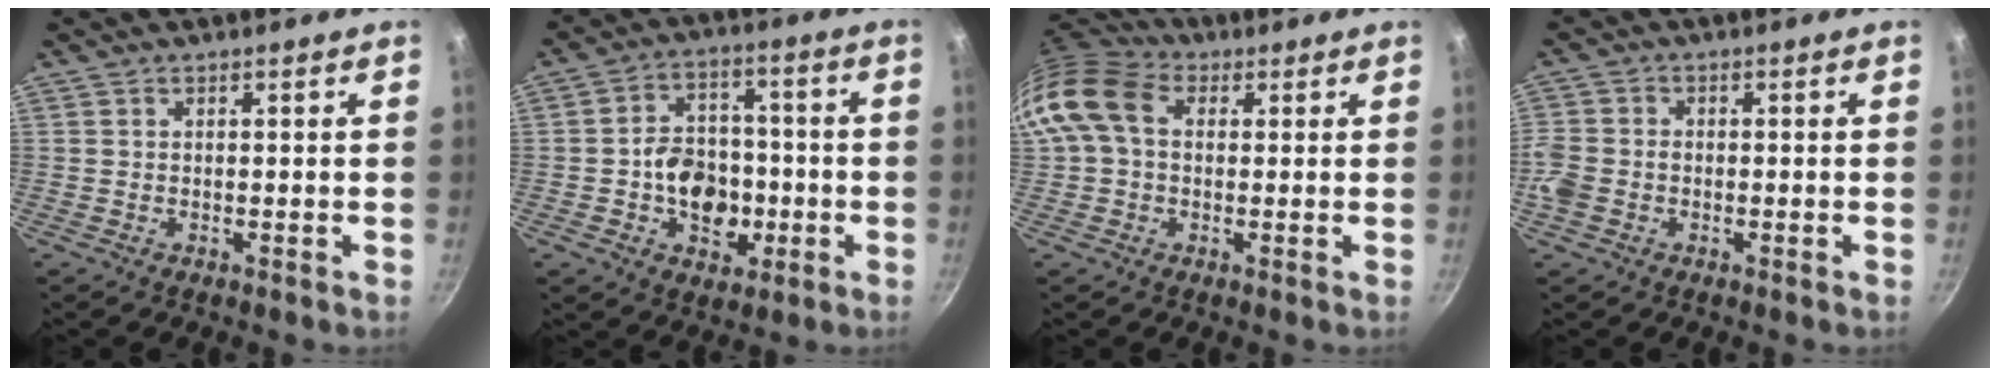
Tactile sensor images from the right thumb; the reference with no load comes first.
{"total": 11.9, "force": [-2.7, 9.0, 7.2], "torque": [-0.073, 0.027, -0.043]}
{"total": 11.2, "force": [1.8, 8.2, 7.4], "torque": [-0.127, 0.023, 0.013]}
{"total": 5.8, "force": [-1.9, 4.5, 3.1], "torque": [-0.073, 0.011, -0.048]}